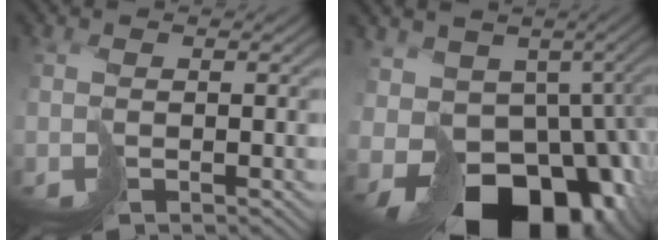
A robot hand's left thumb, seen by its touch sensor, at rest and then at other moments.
{"total": 17.3, "force": [-5.9, 12.6, 10.3], "torque": [-0.174, -0.033, -0.058]}